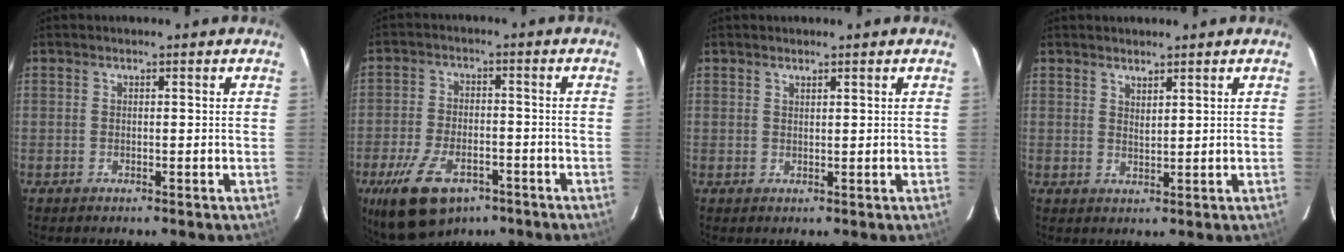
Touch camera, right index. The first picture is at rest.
{"total": 13.8, "force": [-8.3, 6.9, 8.6], "torque": [-0.191, -0.023, -0.142]}
{"total": 0.8, "force": [0.7, 0.2, 0.3], "torque": [-0.005, 0.001, 0.013]}
{"total": 2.0, "force": [1.7, 0.4, 0.9], "torque": [-0.015, -0.001, 0.030]}